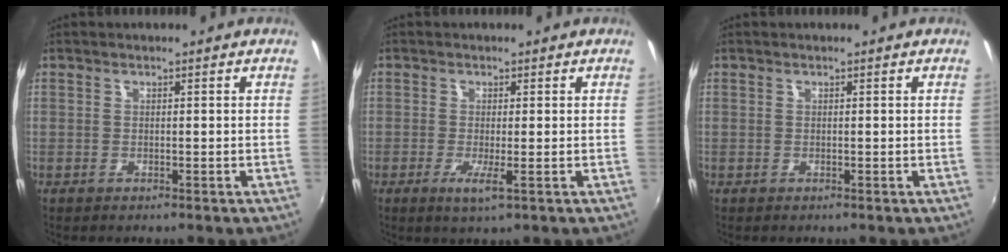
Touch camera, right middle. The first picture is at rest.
{"total": 3.0, "force": [-1.0, 0.0, 2.8], "torque": [-0.061, -0.011, -0.020]}
{"total": 0.0}